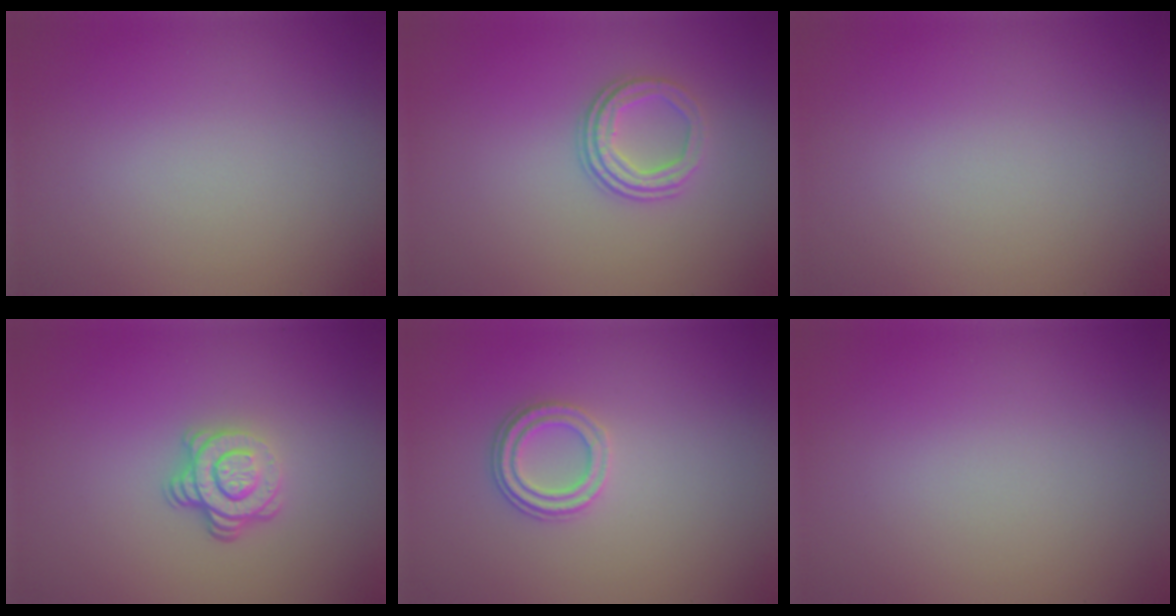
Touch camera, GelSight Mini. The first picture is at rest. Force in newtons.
{"total": 2.9, "press": 2.3, "slide": 1.7}
{"total": 0.0}
{"total": 3.9, "press": 2.7, "slide": 2.9}
{"total": 2.3, "press": 2.1, "slide": 1.0}
{"total": 0.0}